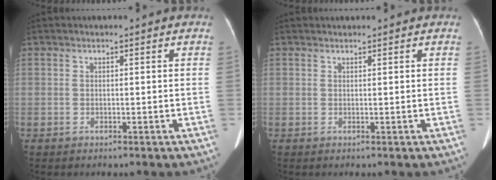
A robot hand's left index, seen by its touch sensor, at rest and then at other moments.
{"total": 1.5, "force": [1.4, 0.0, 0.4], "torque": [-0.006, 0.019, 0.022]}